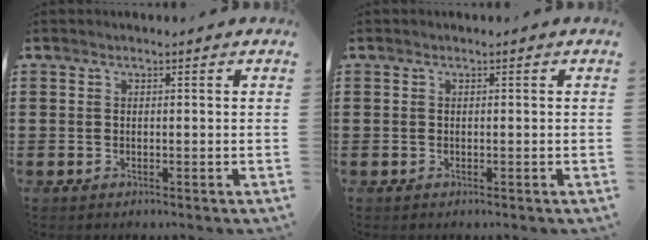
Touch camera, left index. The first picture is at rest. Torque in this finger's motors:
{"motor_torque": [-0.03, -0.01, 0.00, 0.00]}